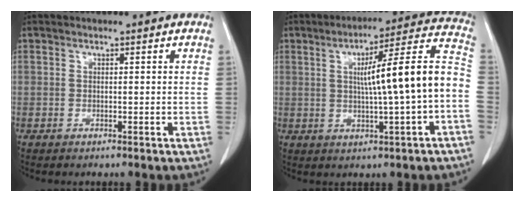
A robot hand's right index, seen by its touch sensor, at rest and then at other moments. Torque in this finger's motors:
{"motor_torque": [0.77, 0.28, 0.33, 0.13]}